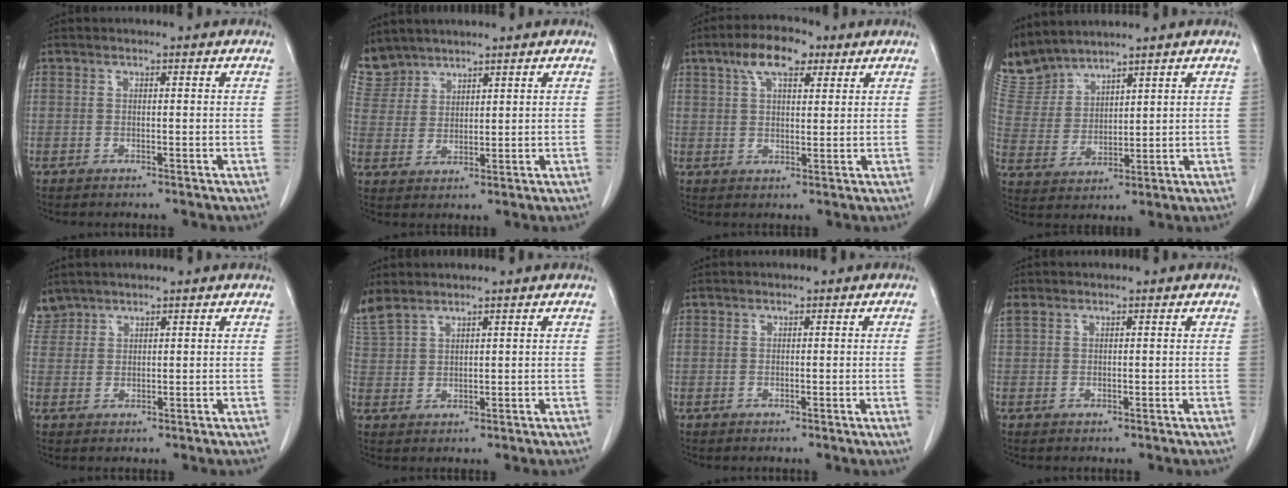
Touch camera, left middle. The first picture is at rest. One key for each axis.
{"total": 5.8, "fx": 5.4, "fy": 2.2, "fz": -0.2, "tx": 0.002, "ty": 0.004, "tz": 0.120}
{"total": 7.3, "fx": 4.2, "fy": 3.0, "fz": 5.2, "tx": -0.097, "ty": 0.020, "tz": 0.071}
{"total": 7.5, "fx": 7.4, "fy": 1.0, "fz": 0.3, "tx": -0.029, "ty": 0.015, "tz": 0.171}
{"total": 3.1, "fx": 2.8, "fy": 1.1, "fz": -0.3, "tx": 0.004, "ty": 0.012, "tz": 0.062}
{"total": 4.9, "fx": 4.5, "fy": 1.3, "fz": 1.4, "tx": -0.047, "ty": 0.012, "tz": 0.105}
{"total": 1.2, "fx": 0.2, "fy": -0.5, "fz": 1.0, "tx": -0.014, "ty": -0.006, "tz": 0.005}
{"total": 1.7, "fx": 1.3, "fy": 0.9, "fz": 0.6, "tx": -0.024, "ty": 0.016, "tz": 0.032}